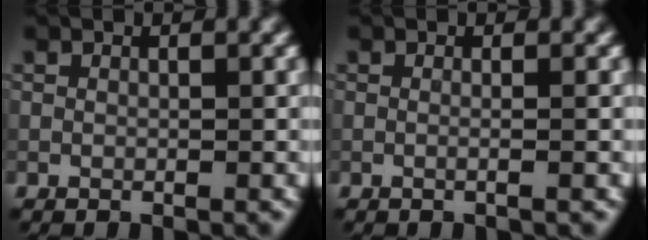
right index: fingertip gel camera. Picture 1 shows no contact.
{"total": 2.0, "force": [0.3, 1.0, 1.7], "torque": [0.001, -0.003, -0.021]}